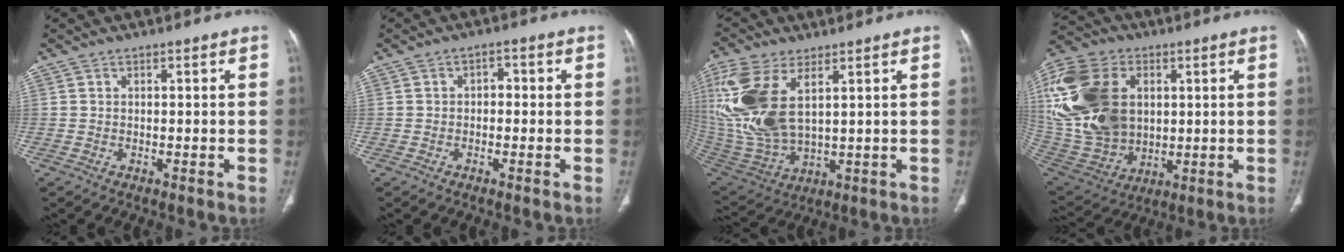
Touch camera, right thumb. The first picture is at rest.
{"total": 2.0, "force": [-0.3, 1.4, 1.4], "torque": [-0.007, 0.010, -0.013]}
{"total": 19.3, "force": [5.7, 9.6, 15.7], "torque": [-0.366, -0.023, 0.123]}
{"total": 29.2, "force": [5.7, 20.3, 20.2], "torque": [-0.448, 0.011, 0.124]}